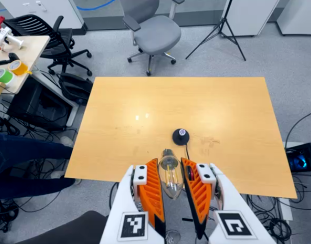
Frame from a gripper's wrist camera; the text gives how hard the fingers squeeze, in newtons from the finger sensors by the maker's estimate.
{"total": 10.3, "left": 10.0, "right": 10.7}